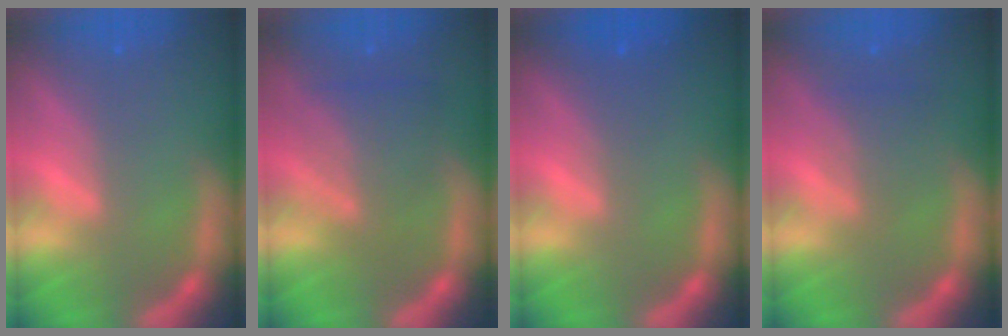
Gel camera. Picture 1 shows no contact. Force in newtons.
{"total": 5.1}
{"total": 1.4}
{"total": 2.5}